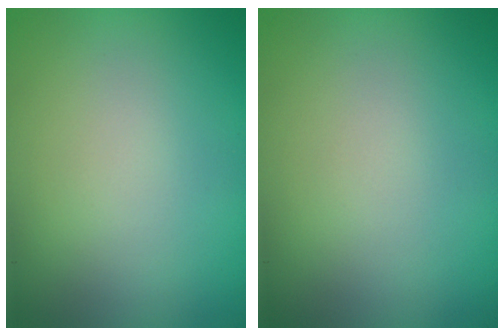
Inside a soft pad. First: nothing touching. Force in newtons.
{"total": 0.0}